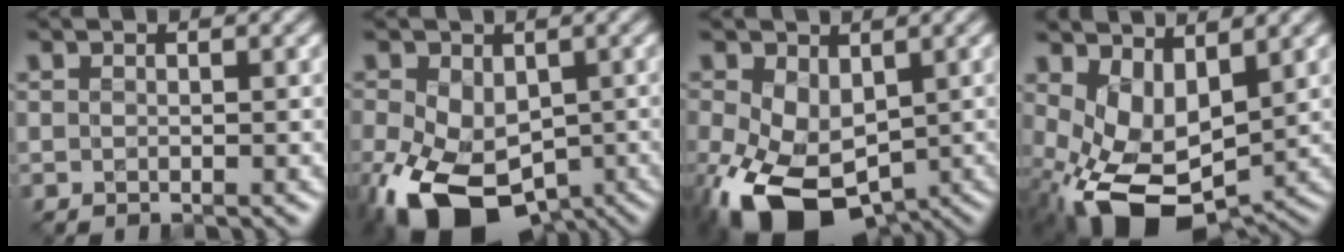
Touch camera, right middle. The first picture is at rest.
{"total": 11.9, "force": [-4.3, 7.4, 8.2], "torque": [-0.174, -0.036, -0.068]}
{"total": 10.4, "force": [-3.3, 6.5, 7.4], "torque": [-0.175, -0.036, -0.045]}
{"total": 7.9, "force": [-0.9, 4.6, 6.3], "torque": [-0.139, -0.014, -0.006]}